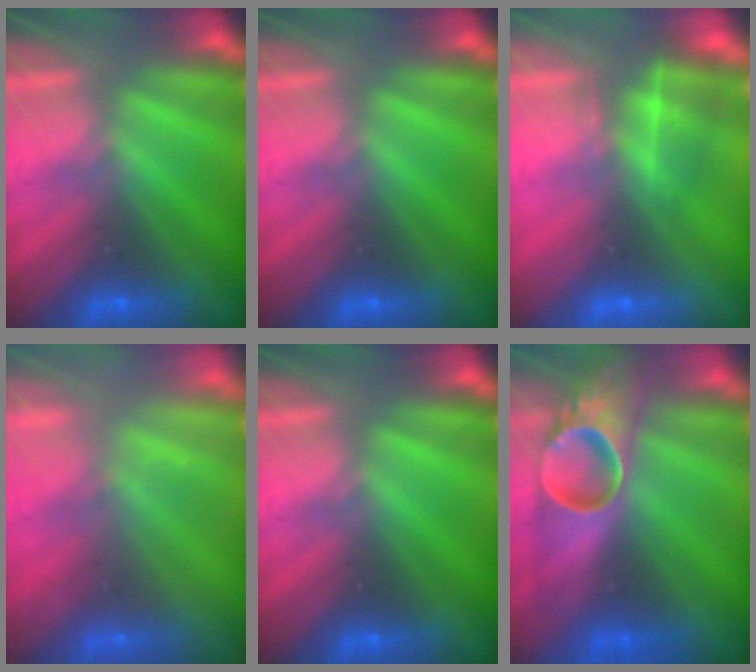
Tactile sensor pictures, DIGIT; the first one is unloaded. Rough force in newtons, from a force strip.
{"total": 0.0}
{"total": 4.5}
{"total": 2.2}
{"total": 0.0}
{"total": 8.6}